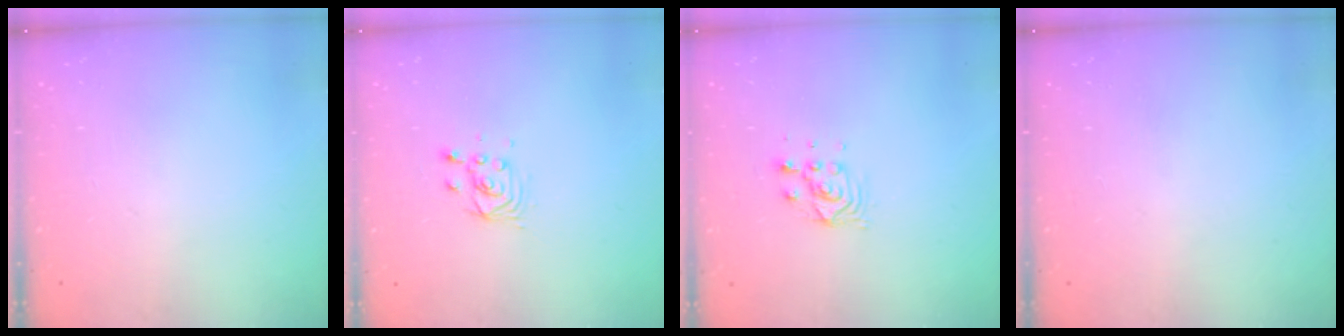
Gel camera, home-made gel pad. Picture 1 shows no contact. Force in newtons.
{"total": 3.1, "press": 3.1, "slide": 0.2}
{"total": 5.5, "press": 5.5, "slide": 0.3}
{"total": 0.0}